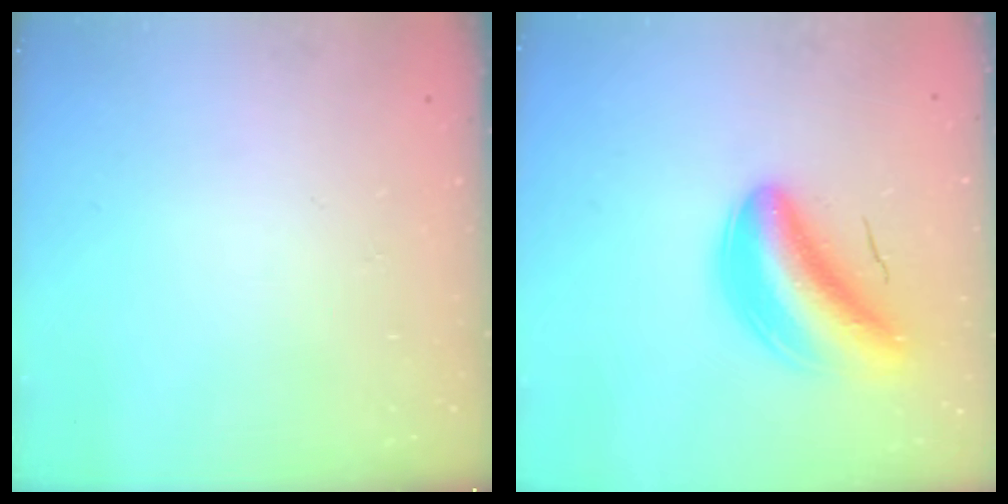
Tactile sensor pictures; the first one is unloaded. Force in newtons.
{"total": 8.5, "press": 8.0, "slide": 2.8}